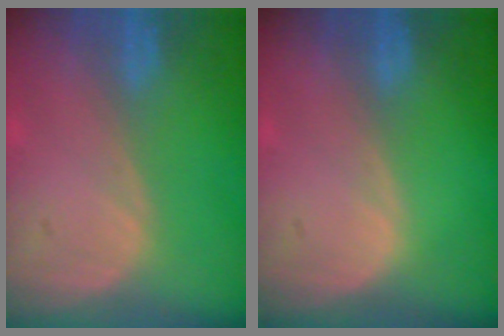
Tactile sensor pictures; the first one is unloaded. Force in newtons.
{"total": 0.0}